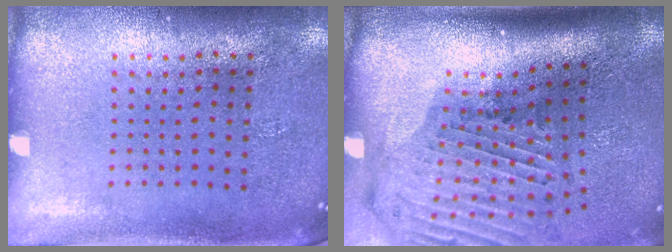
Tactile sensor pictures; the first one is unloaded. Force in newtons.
{"total": 2.9, "press": 2.1, "slide": 2.0}